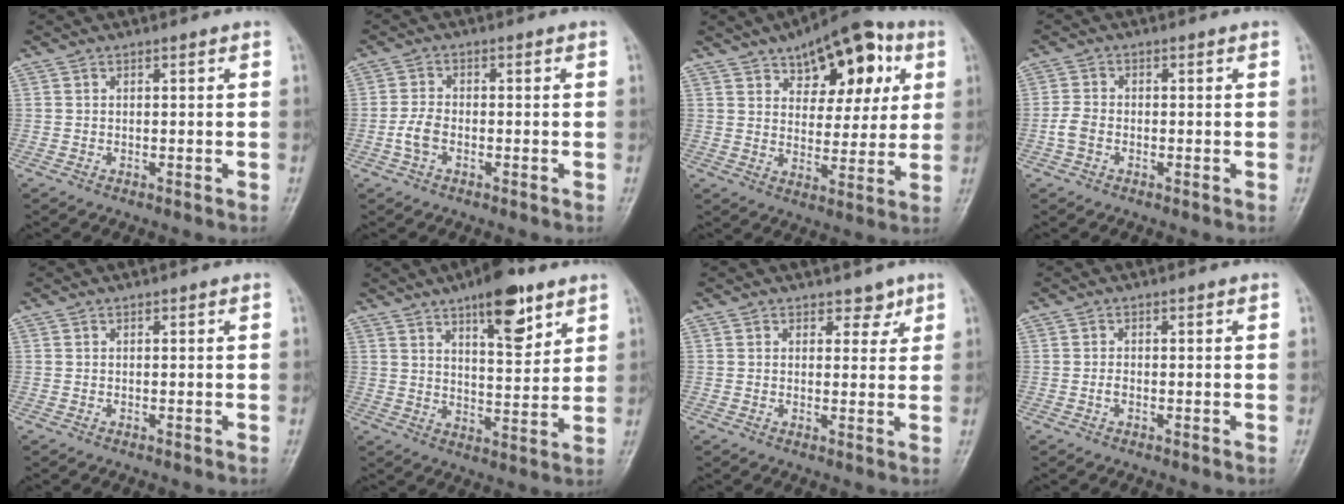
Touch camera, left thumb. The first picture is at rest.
{"total": 3.6, "force": [-1.3, 2.2, 2.5], "torque": [-0.057, 0.010, -0.030]}
{"total": 17.2, "force": [8.0, 9.0, 12.3], "torque": [-0.117, -0.016, 0.116]}
{"total": 3.1, "force": [-1.1, 2.2, 1.9], "torque": [-0.042, 0.008, -0.027]}
{"total": 0.0}
{"total": 11.8, "force": [7.2, 4.3, 8.4], "torque": [-0.102, -0.041, 0.110]}
{"total": 2.9, "force": [2.0, 1.9, 0.9], "torque": [0.013, -0.011, 0.025]}
{"total": 1.0, "force": [-0.4, 0.6, 0.7], "torque": [-0.013, 0.000, -0.009]}